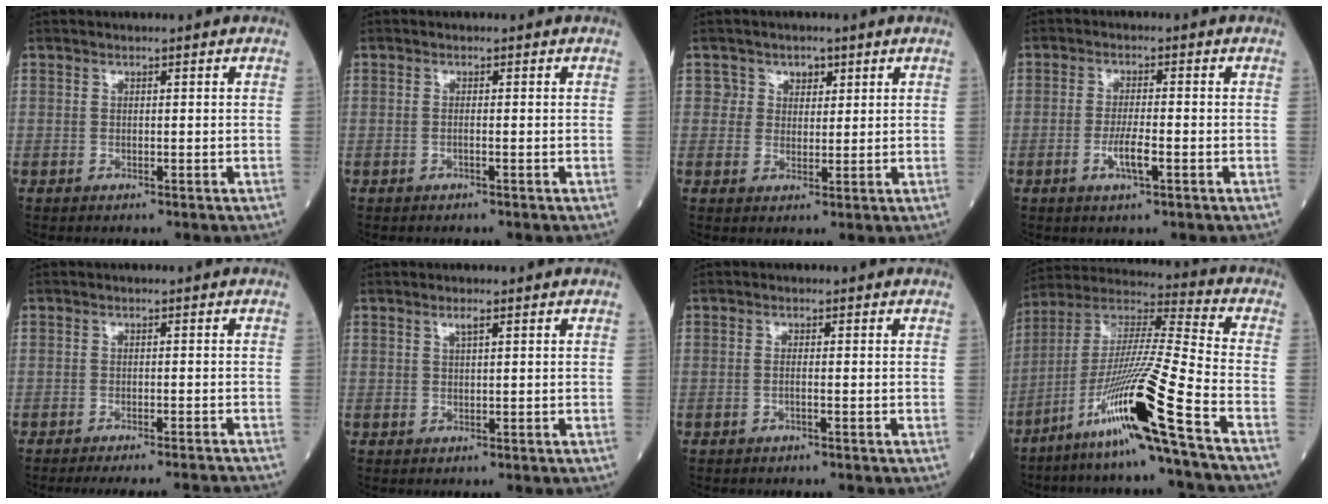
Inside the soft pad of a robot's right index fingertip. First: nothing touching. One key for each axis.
{"total": 0.6, "fx": -0.3, "fy": -0.1, "fz": 0.5, "tx": -0.009, "ty": 0.001, "tz": -0.007}
{"total": 3.0, "fx": 1.4, "fy": 2.6, "fz": 0.3, "tx": 0.011, "ty": -0.002, "tz": 0.017}
{"total": 4.1, "fx": -1.5, "fy": 0.4, "fz": 3.8, "tx": -0.072, "ty": -0.004, "tz": -0.029}
{"total": 10.0, "fx": -9.6, "fy": -0.2, "fz": 2.8, "tx": -0.026, "ty": -0.008, "tz": -0.111}
{"total": 1.1, "fx": 0.7, "fy": 0.1, "fz": 0.9, "tx": -0.018, "ty": 0.001, "tz": 0.013}
{"total": 0.8, "fx": -0.4, "fy": -0.1, "fz": 0.7, "tx": -0.012, "ty": 0.002, "tz": -0.010}
{"total": 18.6, "fx": -9.9, "fy": -2.2, "fz": 15.6, "tx": -0.320, "ty": -0.026, "tz": -0.187}